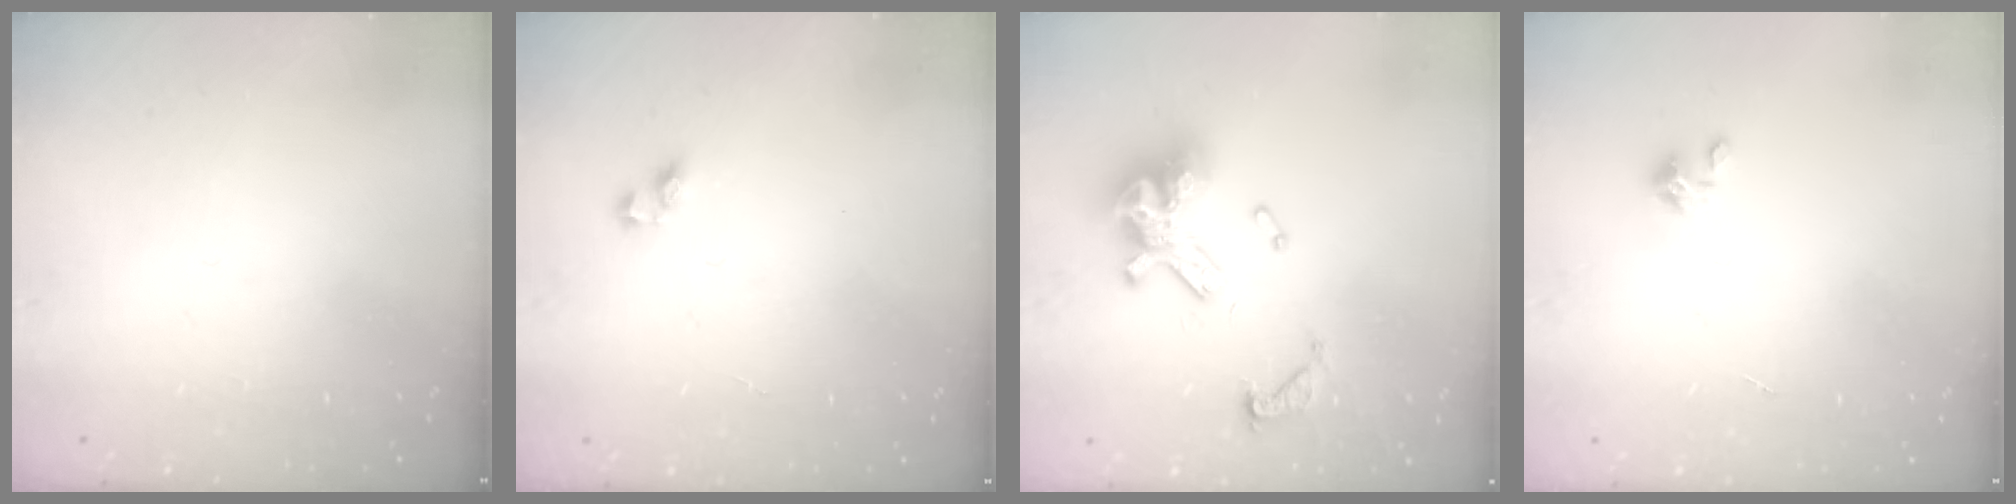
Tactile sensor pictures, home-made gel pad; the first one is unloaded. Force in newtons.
{"total": 2.9, "press": 2.9, "slide": 0.2}
{"total": 14.3, "press": 14.2, "slide": 1.7}
{"total": 1.5, "press": 1.5, "slide": 0.1}